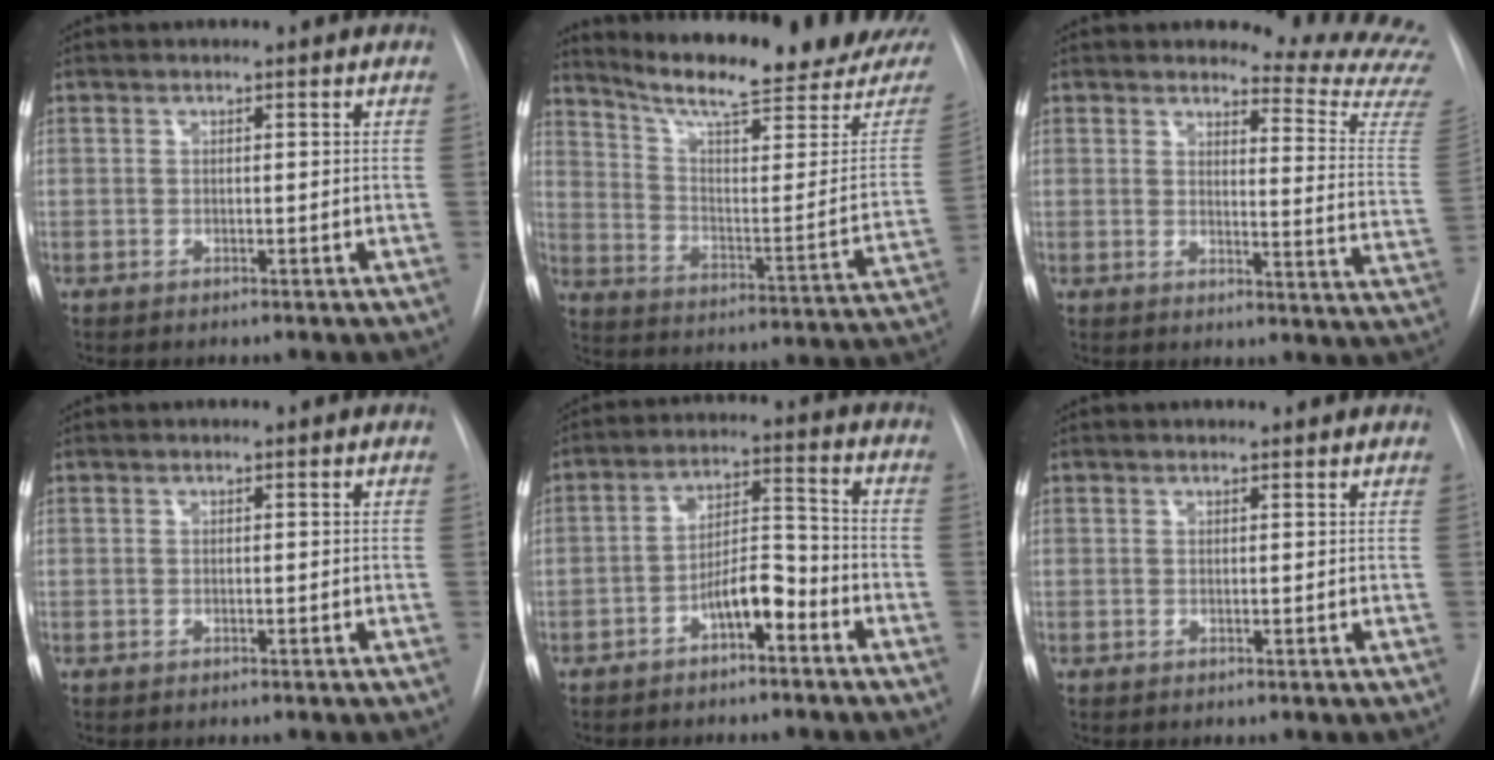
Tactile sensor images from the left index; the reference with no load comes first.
{"total": 22.1, "force": [19.6, 1.0, 10.1], "torque": [-0.156, -0.072, 0.270]}
{"total": 15.0, "force": [14.9, 0.3, 2.2], "torque": [-0.005, -0.154, 0.137]}
{"total": 0.0}
{"total": 6.3, "force": [-3.7, 1.9, 4.8], "torque": [-0.086, 0.024, -0.061]}
{"total": 2.4, "force": [2.3, 0.4, 0.4], "torque": [-0.011, 0.014, 0.024]}